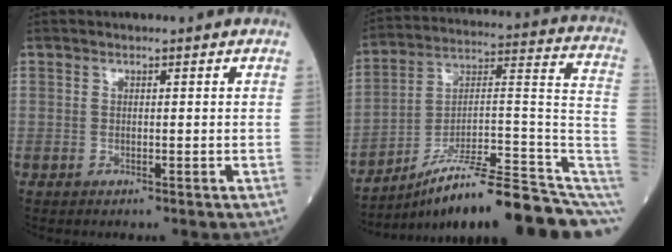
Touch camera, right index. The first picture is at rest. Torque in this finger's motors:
{"motor_torque": [0.09, -2.05, 0.55, 0.09]}